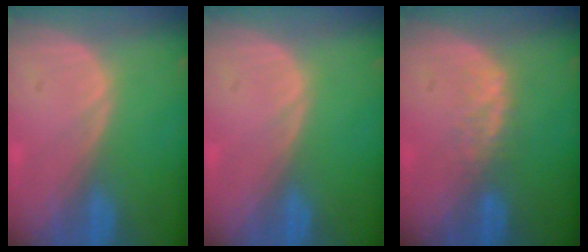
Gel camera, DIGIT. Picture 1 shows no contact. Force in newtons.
{"total": 0.0}
{"total": 2.3, "press": 2.3, "slide": 0.5}